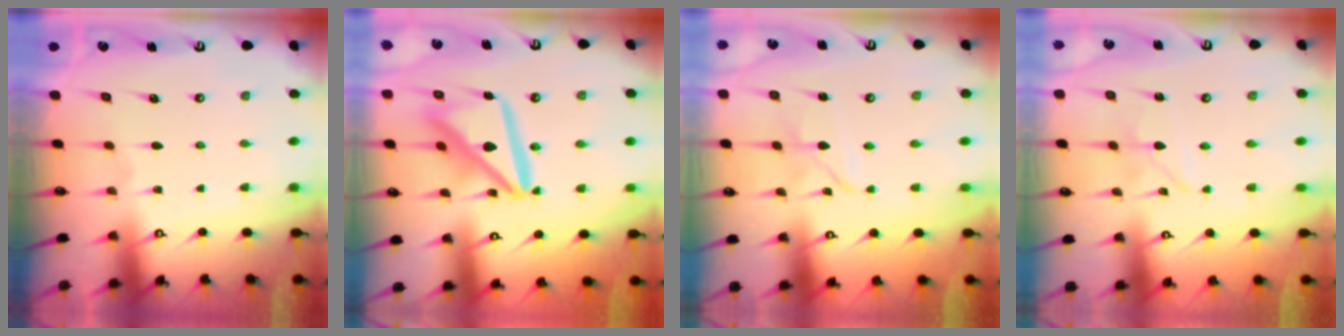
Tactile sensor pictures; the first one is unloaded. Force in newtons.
{"total": 15.9, "press": 15.8, "slide": 1.9}
{"total": 2.8, "press": 2.8, "slide": 0.2}
{"total": 3.5, "press": 3.5, "slide": 0.2}